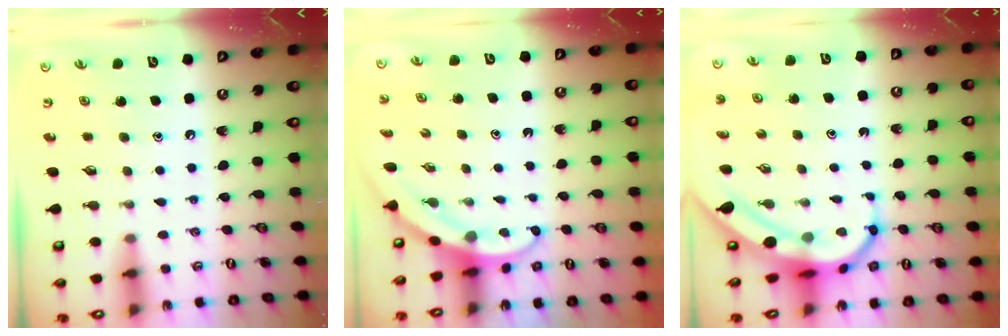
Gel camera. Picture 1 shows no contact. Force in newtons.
{"total": 3.2, "press": 3.2, "slide": 0.1}
{"total": 6.8, "press": 6.8, "slide": 0.8}